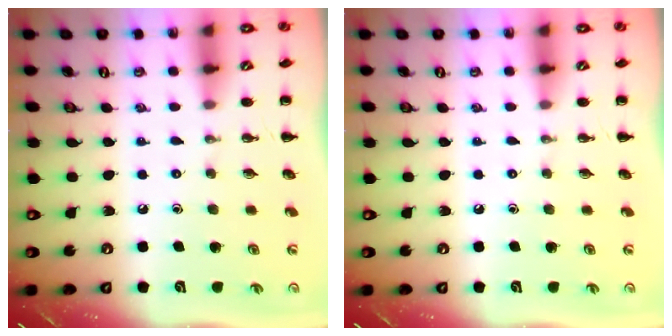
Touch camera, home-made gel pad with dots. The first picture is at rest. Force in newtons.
{"total": 0.0}